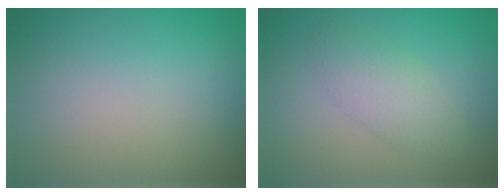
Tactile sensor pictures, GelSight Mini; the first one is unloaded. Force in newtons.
{"total": 2.8, "press": 2.8, "slide": 0.2}